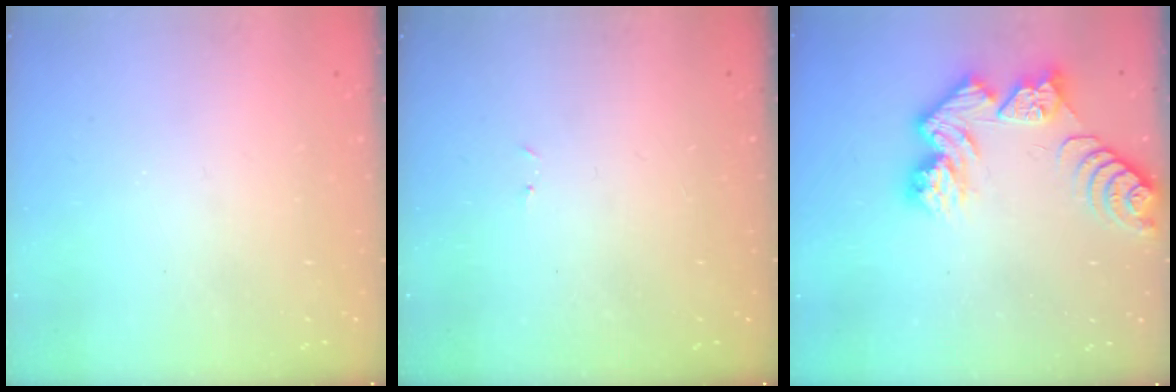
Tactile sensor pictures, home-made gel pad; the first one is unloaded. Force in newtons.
{"total": 3.0, "press": 2.9, "slide": 0.4}
{"total": 10.7, "press": 10.7, "slide": 1.0}